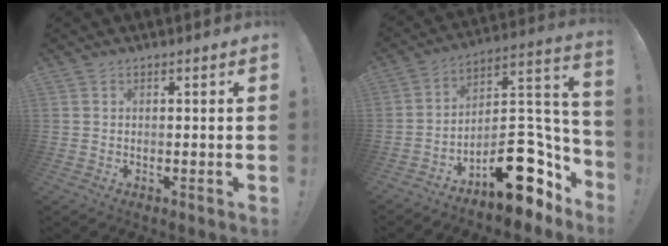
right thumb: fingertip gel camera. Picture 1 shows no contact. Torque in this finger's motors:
{"motor_torque": [2.68, 1.74, 1.26, -1.51, 0.40]}